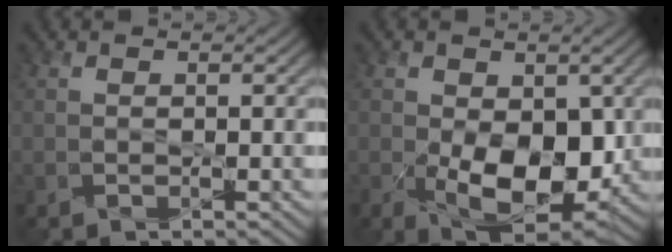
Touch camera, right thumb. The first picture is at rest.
{"total": 9.9, "force": [-1.5, 6.0, 7.7], "torque": [-0.137, -0.028, -0.016]}